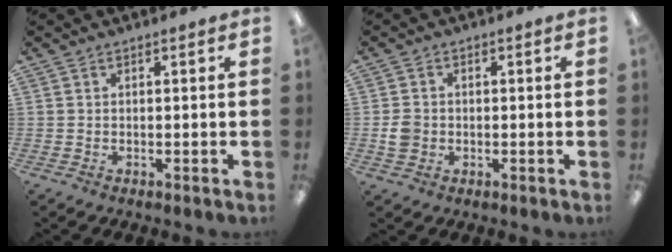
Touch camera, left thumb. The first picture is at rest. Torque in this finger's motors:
{"motor_torque": [-0.30, 0.40, 0.32, -0.36, 0.02]}